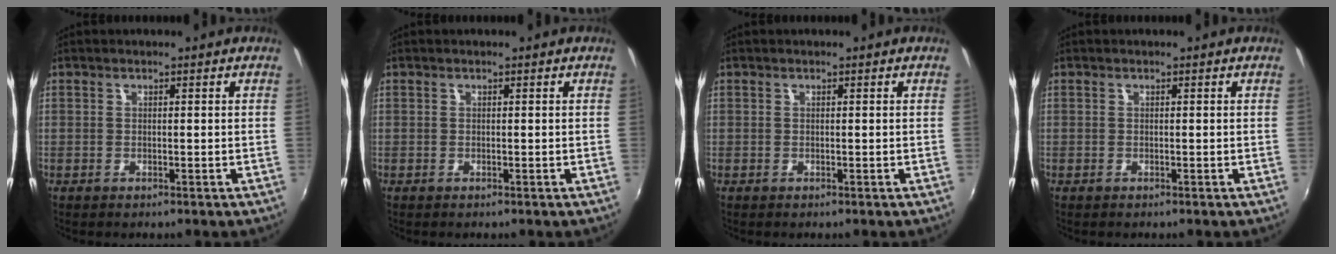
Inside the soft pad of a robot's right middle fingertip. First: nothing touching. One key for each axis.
{"total": 0.0}
{"total": 0.0}
{"total": 0.0}